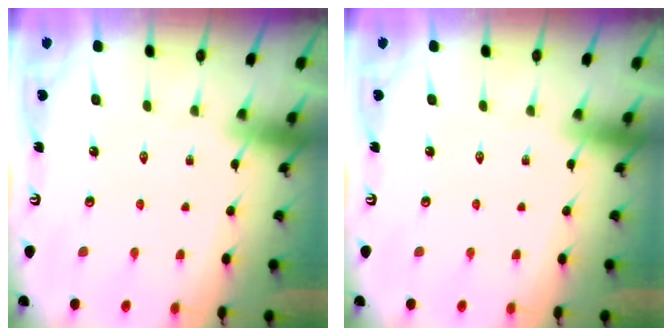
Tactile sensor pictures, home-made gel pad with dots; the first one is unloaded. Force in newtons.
{"total": 0.0}